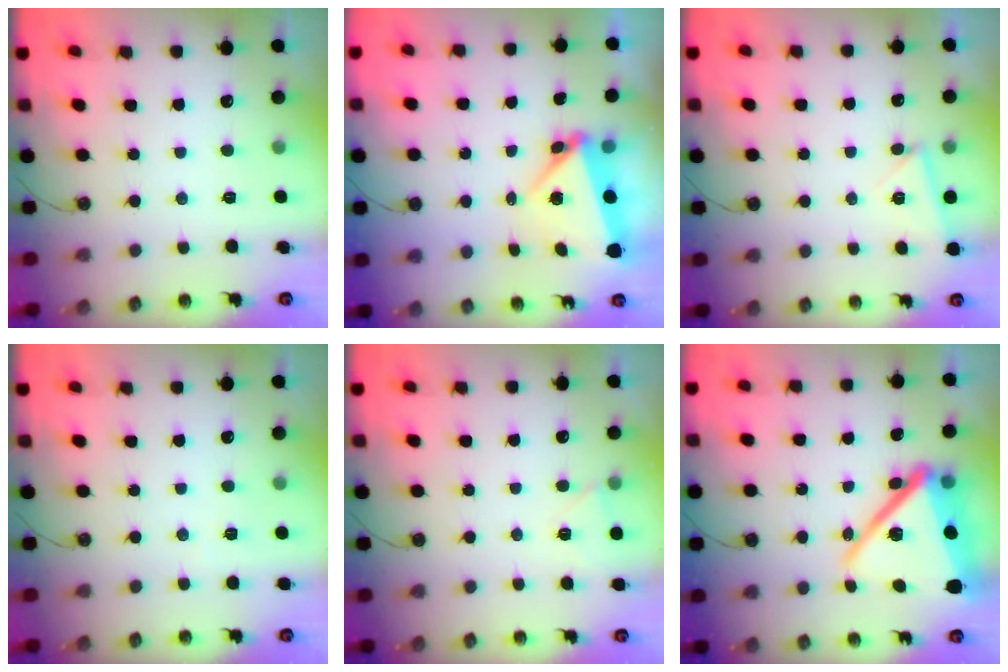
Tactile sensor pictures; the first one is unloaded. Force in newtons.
{"total": 5.8, "press": 5.7, "slide": 1.0}
{"total": 4.5, "press": 4.1, "slide": 1.9}
{"total": 2.7, "press": 2.5, "slide": 1.1}
{"total": 3.7, "press": 3.1, "slide": 2.1}
{"total": 22.8, "press": 22.8, "slide": 1.8}